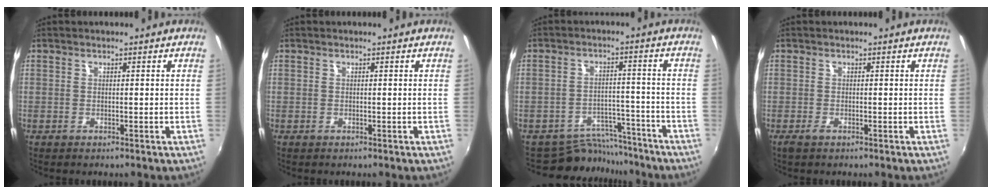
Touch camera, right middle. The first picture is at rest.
{"total": 0.0}
{"total": 8.4, "force": [-7.8, 3.0, 0.0], "torque": [-0.010, 0.022, -0.115]}
{"total": 1.2, "force": [-0.8, 0.3, 0.8], "torque": [-0.016, -0.005, -0.016]}